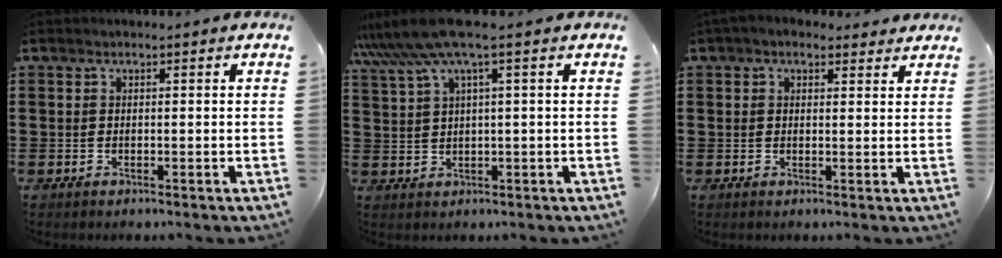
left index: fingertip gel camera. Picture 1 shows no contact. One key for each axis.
{"total": 6.6, "fx": 3.4, "fy": -0.2, "fz": 5.7, "tx": -0.141, "ty": -0.016, "tz": 0.055}
{"total": 2.4, "fx": 1.9, "fy": 1.2, "fz": 0.9, "tx": -0.024, "ty": 0.004, "tz": 0.035}